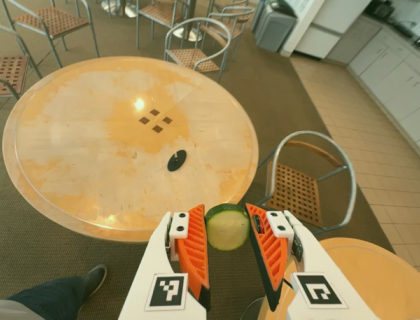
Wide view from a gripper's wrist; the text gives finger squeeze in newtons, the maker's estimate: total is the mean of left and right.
{"total": 10.3, "left": 10.3, "right": 10.2}